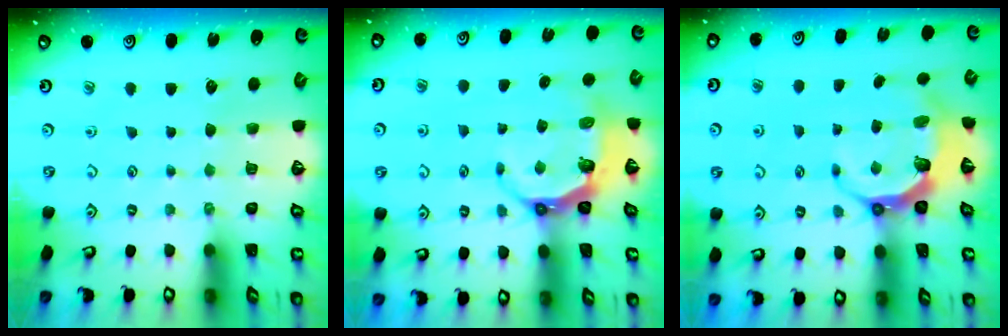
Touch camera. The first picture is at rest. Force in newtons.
{"total": 7.1, "press": 6.1, "slide": 3.6}
{"total": 8.4, "press": 7.2, "slide": 4.3}